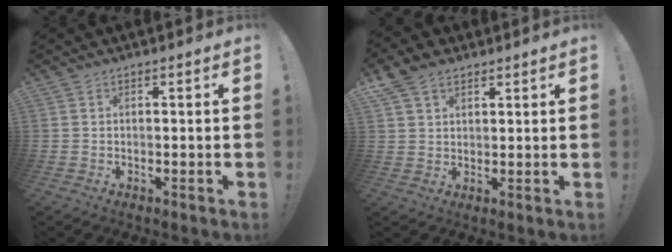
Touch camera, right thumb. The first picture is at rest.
{"total": 6.8, "force": [4.3, 4.2, 3.1], "torque": [-0.058, -0.009, 0.086]}